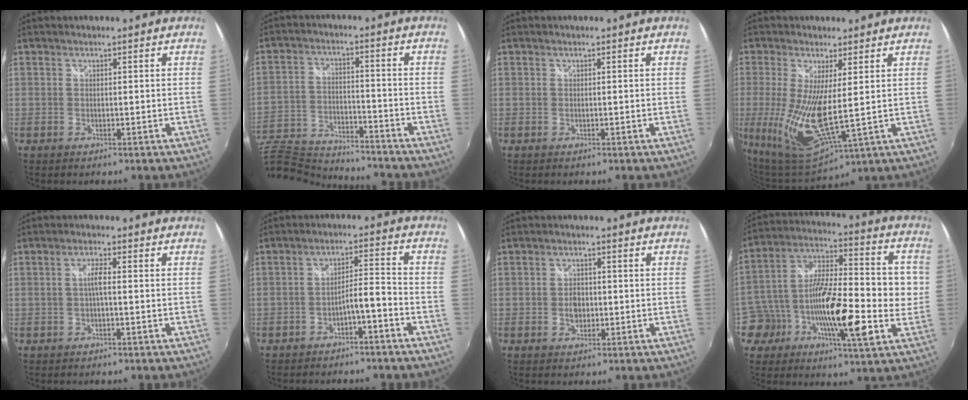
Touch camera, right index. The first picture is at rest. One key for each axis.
{"total": 20.0, "fx": -17.2, "fy": 6.3, "fz": 8.1, "tx": -0.192, "ty": -0.026, "tz": -0.278}
{"total": 0.0}
{"total": 14.8, "fx": 0.3, "fy": 4.0, "fz": 14.2, "tx": -0.297, "ty": -0.036, "tz": 0.017}
{"total": 2.5, "fx": -0.3, "fy": 0.3, "fz": 2.5, "tx": -0.047, "ty": 0.005, "tz": -0.005}
{"total": 4.7, "fx": -3.2, "fy": 0.5, "fz": 3.3, "tx": -0.065, "ty": 0.013, "tz": -0.047}
{"total": 3.0, "fx": -0.6, "fy": 2.3, "fz": 1.8, "tx": -0.031, "ty": 0.002, "tz": -0.009}
{"total": 19.4, "fx": -2.8, "fy": 8.0, "fz": 17.4, "tx": -0.323, "ty": 0.012, "tz": -0.057}